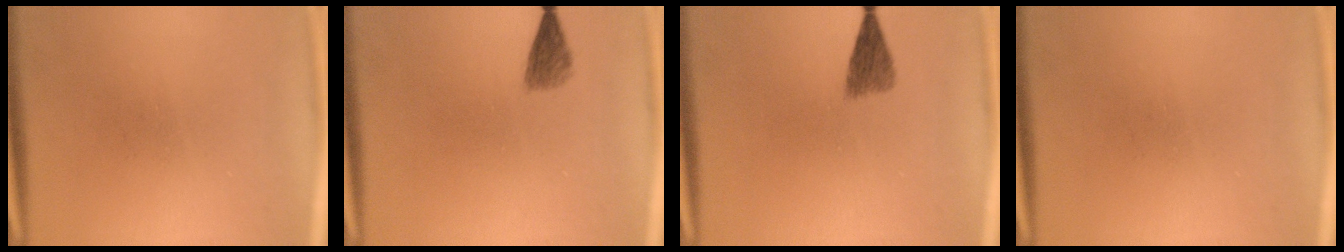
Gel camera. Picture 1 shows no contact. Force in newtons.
{"total": 2.2}
{"total": 2.9}
{"total": 0.0}